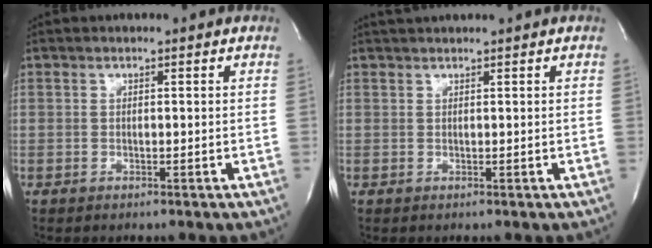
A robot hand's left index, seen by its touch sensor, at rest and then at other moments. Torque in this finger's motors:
{"motor_torque": [-0.02, -0.07, 0.00, 0.01]}